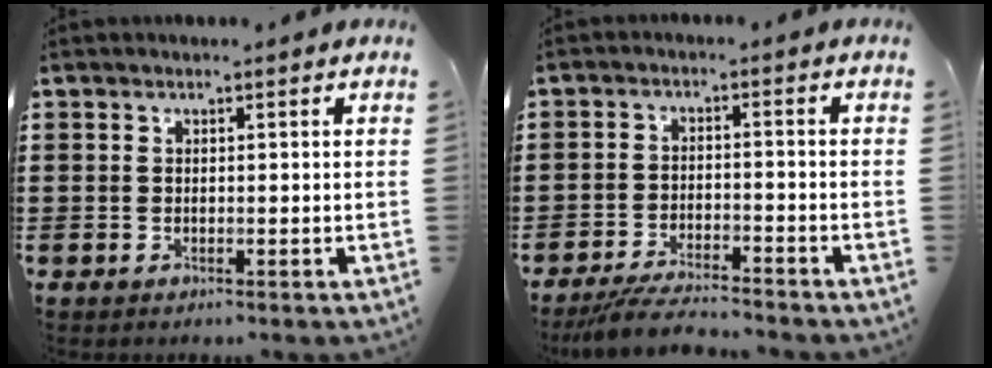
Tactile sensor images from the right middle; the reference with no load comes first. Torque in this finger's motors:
{"motor_torque": [0.31, 0.03, 0.06, 0.03]}